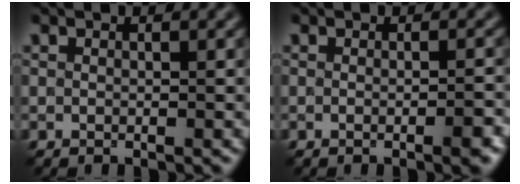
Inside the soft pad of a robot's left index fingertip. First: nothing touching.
{"total": 2.8, "force": [-0.7, 1.0, 2.5], "torque": [-0.015, 0.006, -0.011]}